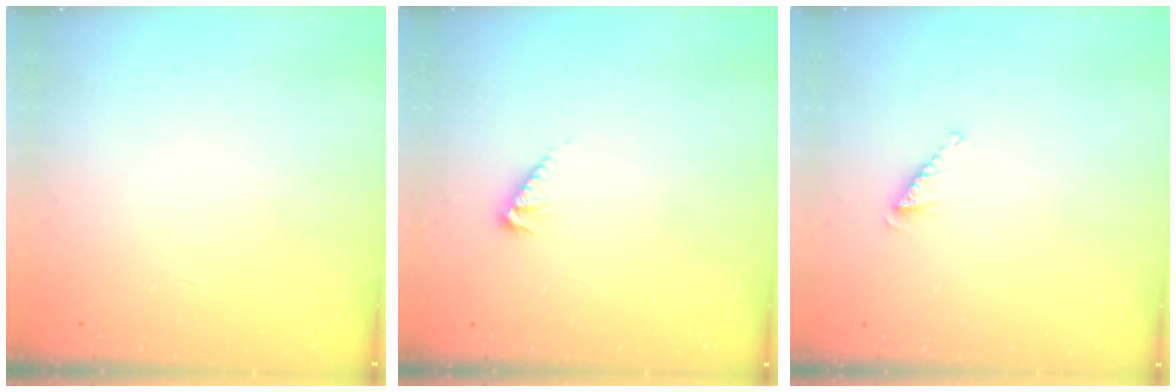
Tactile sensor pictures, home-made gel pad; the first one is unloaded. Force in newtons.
{"total": 2.9, "press": 2.9, "slide": 0.4}
{"total": 3.4, "press": 3.4, "slide": 0.5}